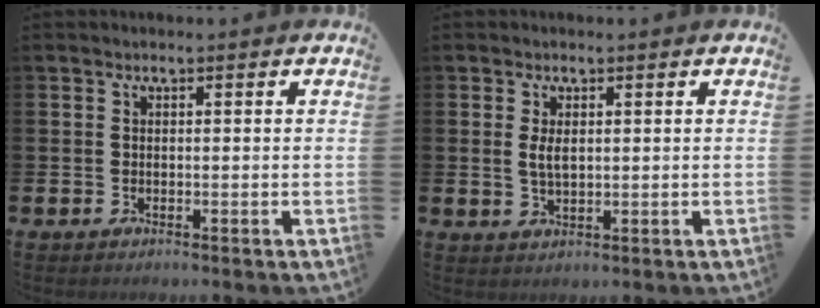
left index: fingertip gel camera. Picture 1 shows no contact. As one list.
[{"total": 2.5, "force": [0.9, 1.2, 2.1], "torque": [-0.032, 0.000, 0.012]}]